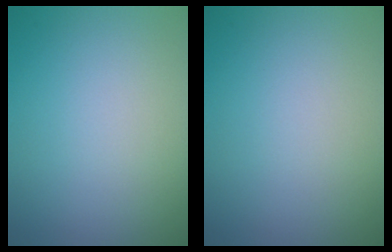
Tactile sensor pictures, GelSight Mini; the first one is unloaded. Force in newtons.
{"total": 0.0}